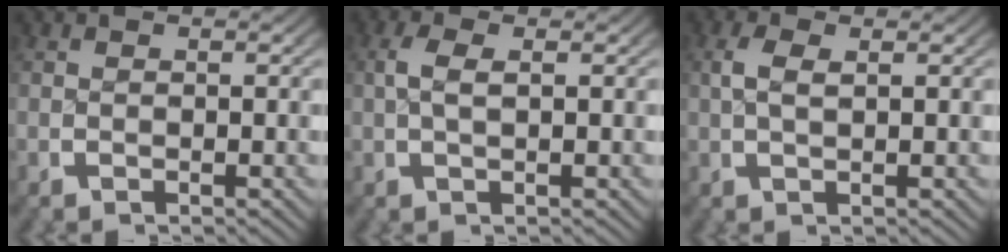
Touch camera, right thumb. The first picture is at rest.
{"total": 2.0, "force": [0.5, 0.8, 1.7], "torque": [-0.041, 0.003, 0.012]}
{"total": 1.8, "force": [0.7, 0.7, 1.5], "torque": [-0.033, 0.001, 0.017]}